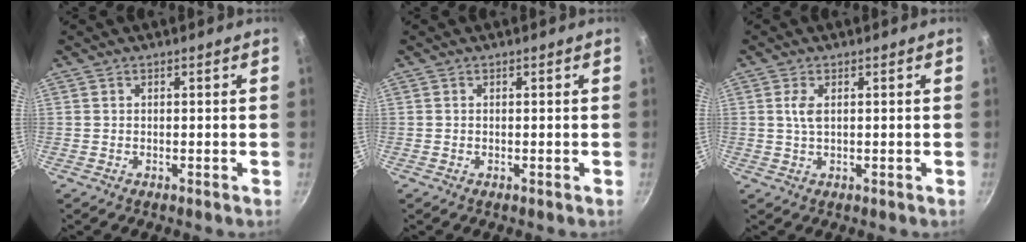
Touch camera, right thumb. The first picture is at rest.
{"total": 0.0}
{"total": 2.6, "force": [0.6, 1.2, 2.2], "torque": [-0.046, -0.001, 0.013]}